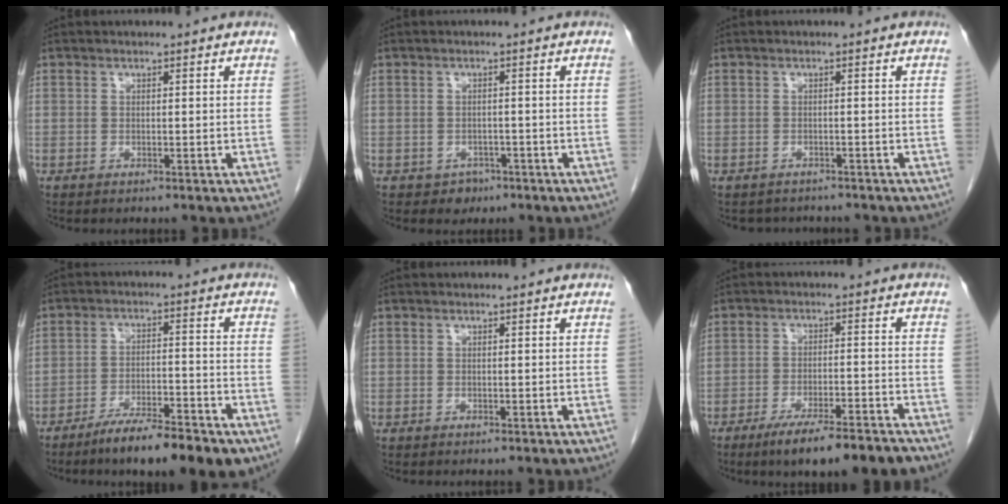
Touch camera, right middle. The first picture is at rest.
{"total": 1.7, "force": [-1.0, 1.3, 0.4], "torque": [-0.007, 0.004, -0.010]}
{"total": 3.2, "force": [-2.9, 1.4, 0.1], "torque": [-0.002, 0.001, -0.039]}
{"total": 10.7, "force": [-7.8, 1.6, 7.1], "torque": [-0.104, -0.010, -0.127]}
{"total": 0.0}
{"total": 10.5, "force": [-8.1, 1.2, 6.6], "torque": [-0.091, -0.014, -0.126]}